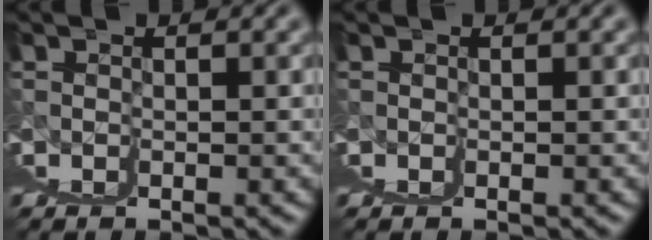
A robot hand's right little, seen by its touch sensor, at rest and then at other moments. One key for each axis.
{"total": 0.0}